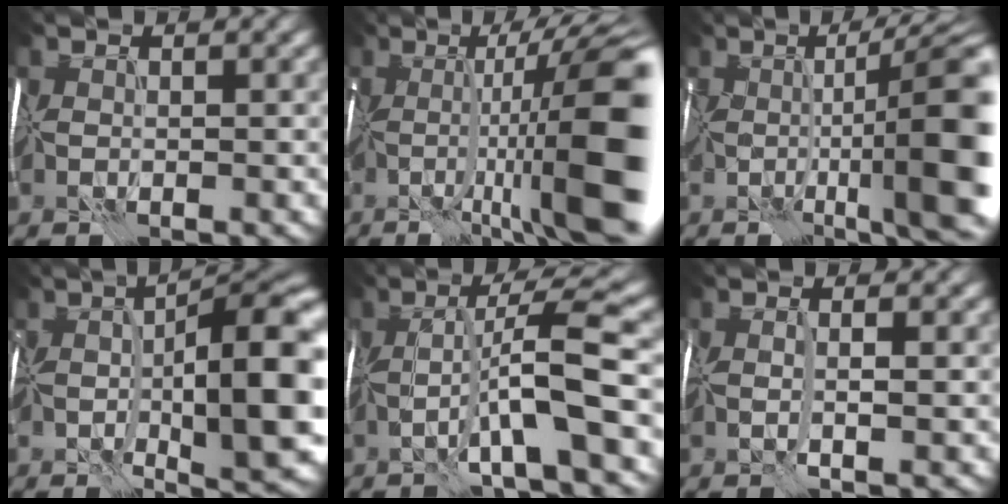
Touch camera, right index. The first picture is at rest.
{"total": 14.2, "force": [-1.2, 2.9, 13.9], "torque": [-0.206, 0.010, -0.014]}
{"total": 13.3, "force": [-1.8, 3.3, 12.8], "torque": [-0.148, -0.004, -0.017]}
{"total": 13.5, "force": [-1.0, 4.1, 12.8], "torque": [-0.174, -0.010, -0.004]}
{"total": 7.5, "force": [-1.0, 0.5, 7.4], "torque": [-0.115, 0.021, -0.026]}
{"total": 1.1, "force": [0.7, -0.5, 0.6], "torque": [-0.013, -0.001, 0.008]}